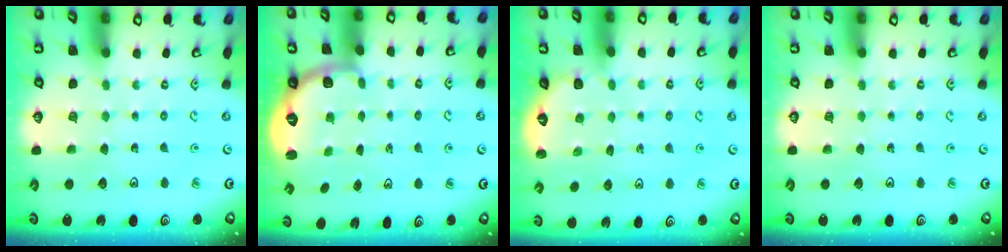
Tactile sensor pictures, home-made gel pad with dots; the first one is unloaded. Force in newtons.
{"total": 2.6, "press": 1.6, "slide": 2.1}
{"total": 2.4, "press": 2.3, "slide": 0.7}
{"total": 0.0}